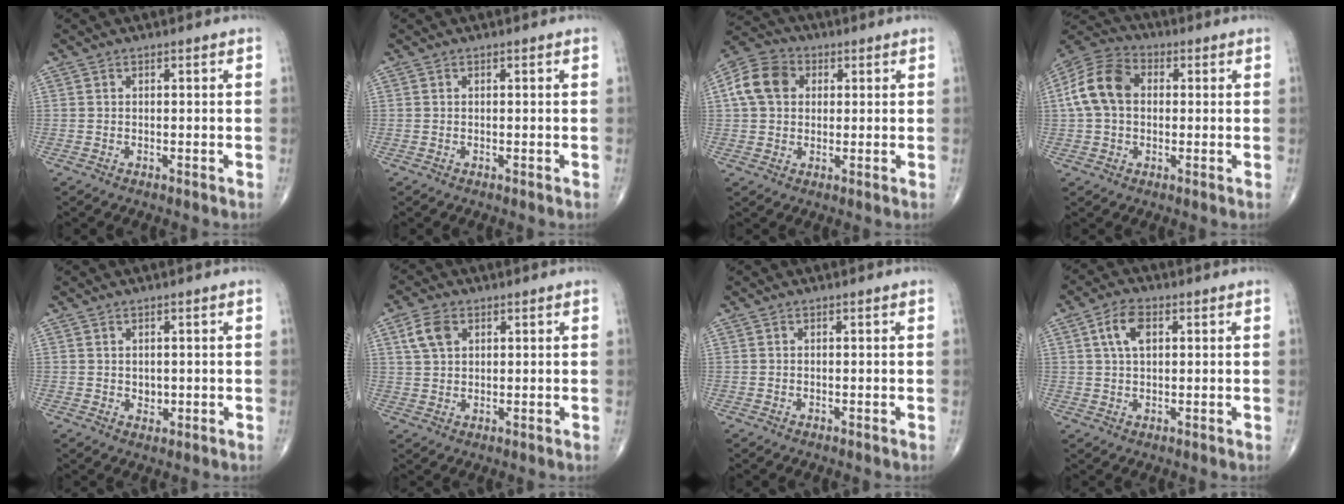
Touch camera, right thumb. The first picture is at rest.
{"total": 0.0}
{"total": 9.4, "force": [2.0, 7.3, 5.5], "torque": [-0.096, 0.016, 0.028]}
{"total": 11.6, "force": [1.1, 8.4, 7.9], "torque": [-0.153, 0.030, 0.010]}
{"total": 1.6, "force": [0.3, 1.3, 0.9], "torque": [-0.005, -0.003, 0.009]}
{"total": 5.2, "force": [2.1, 3.5, 3.2], "torque": [-0.057, 0.001, 0.042]}
{"total": 0.0}
{"total": 5.7, "force": [1.8, 3.3, 4.2], "torque": [-0.073, 0.006, 0.030]}